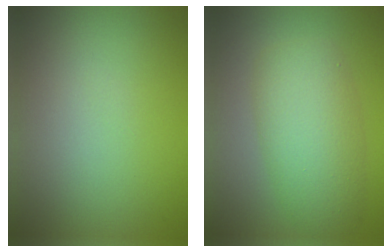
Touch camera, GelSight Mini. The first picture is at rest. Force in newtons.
{"total": 5.6, "press": 5.6, "slide": 0.1}